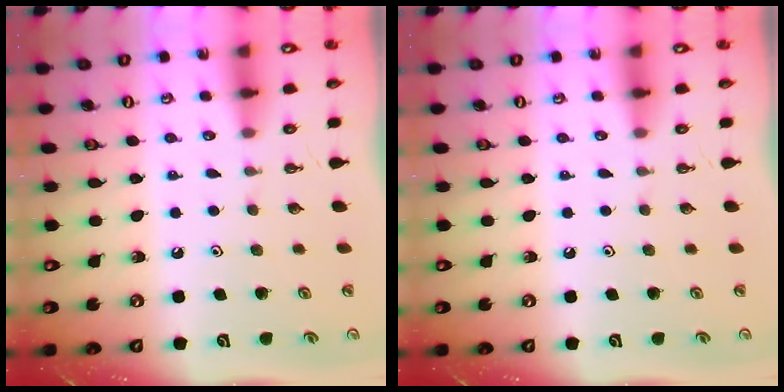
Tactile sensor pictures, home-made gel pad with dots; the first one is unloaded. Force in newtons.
{"total": 0.0}